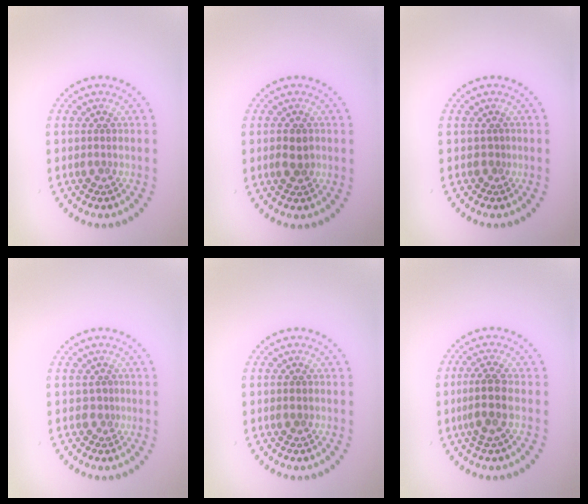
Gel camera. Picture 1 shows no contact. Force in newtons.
{"total": 2.1, "press": 2.1, "slide": 0.2}
{"total": 0.6, "press": 0.2, "slide": 0.5}
{"total": 0.9, "press": 0.3, "slide": 0.9}
{"total": 1.0, "press": 1.0, "slide": 0.1}
{"total": 2.9, "press": 2.6, "slide": 1.4}